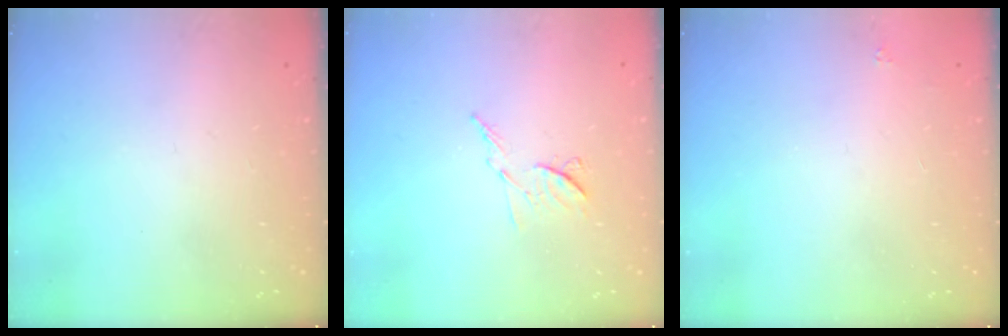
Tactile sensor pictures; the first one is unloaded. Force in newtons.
{"total": 6.8, "press": 6.7, "slide": 0.8}
{"total": 1.6, "press": 1.5, "slide": 0.2}